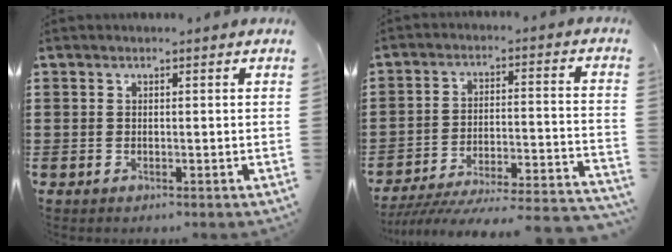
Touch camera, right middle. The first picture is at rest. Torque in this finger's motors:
{"motor_torque": [1.50, -0.64, 0.50, 0.15]}